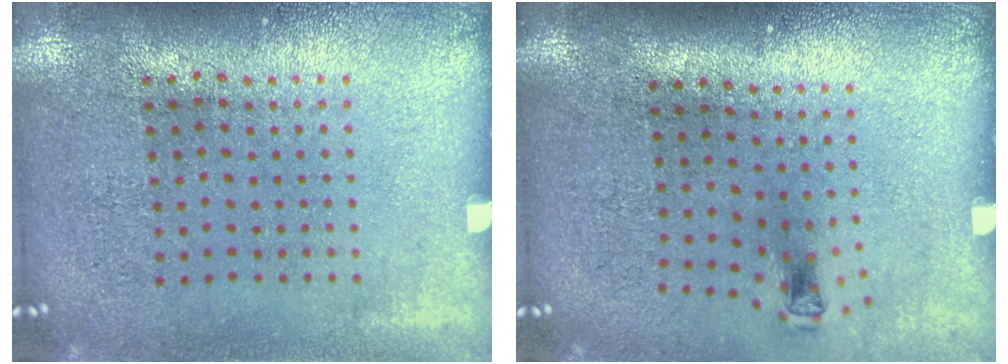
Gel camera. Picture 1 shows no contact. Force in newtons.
{"total": 0.6, "press": 0.3, "slide": 0.6}